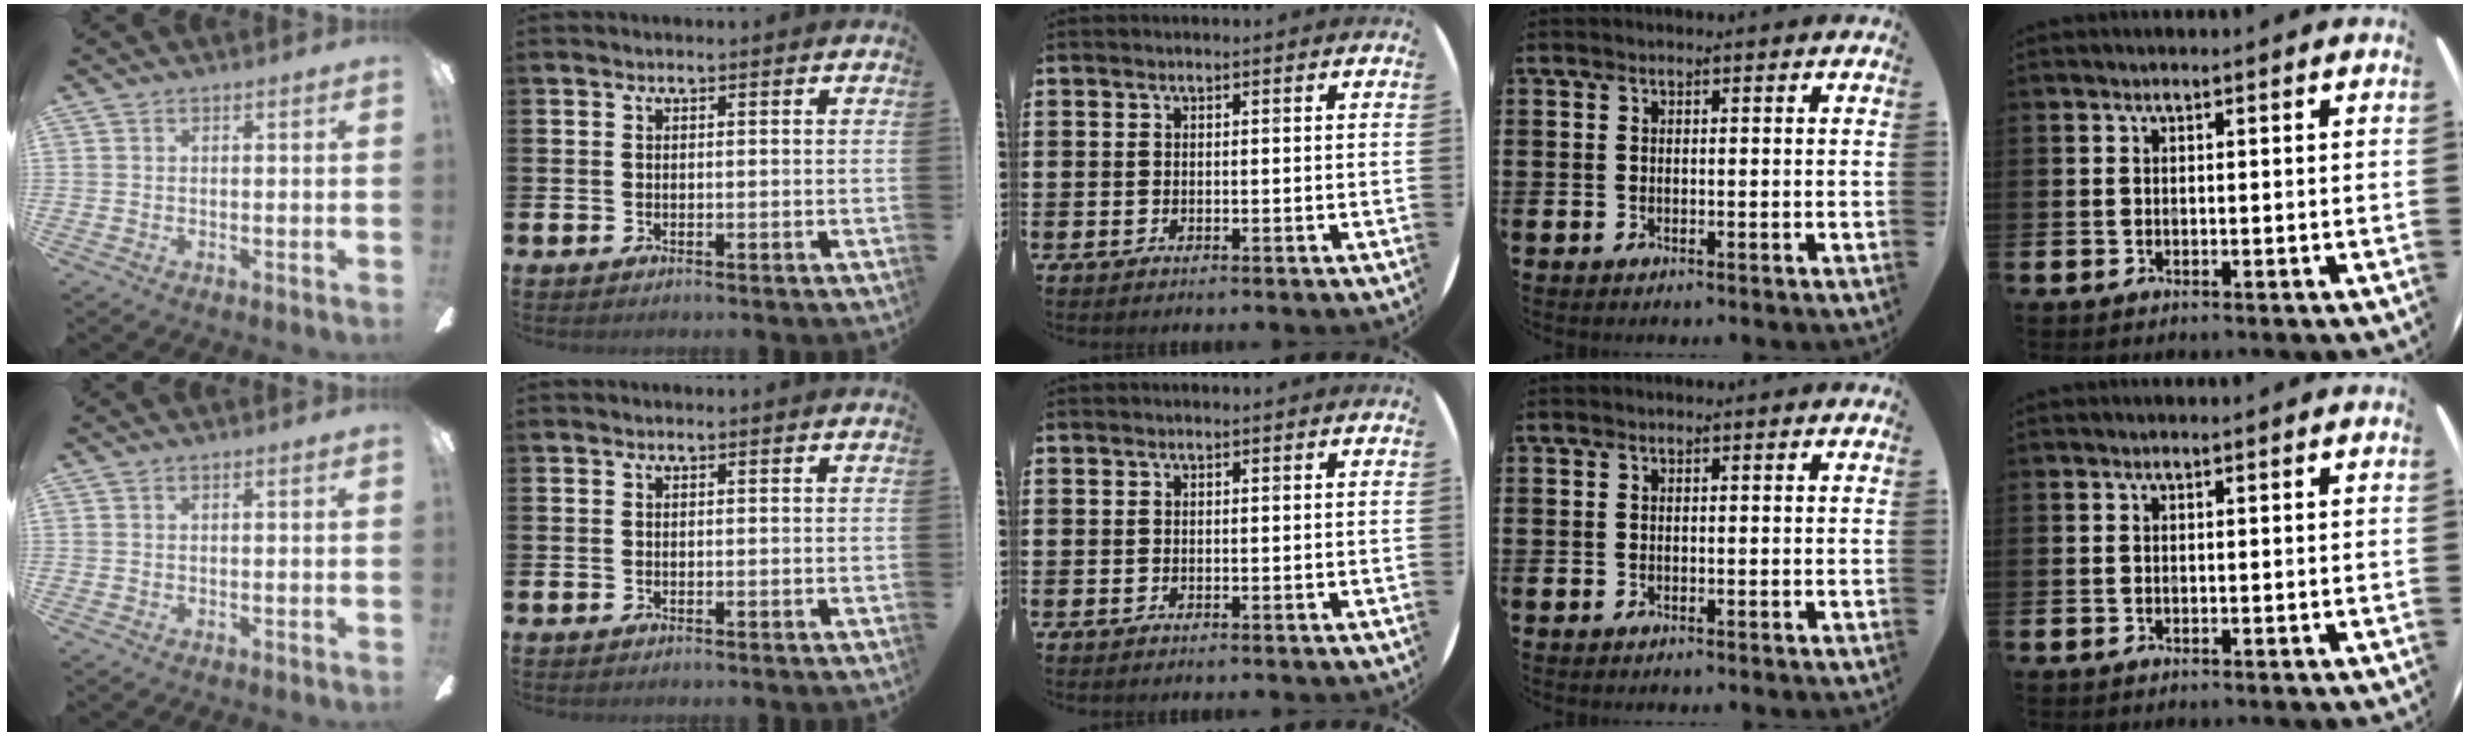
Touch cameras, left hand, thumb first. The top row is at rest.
{}